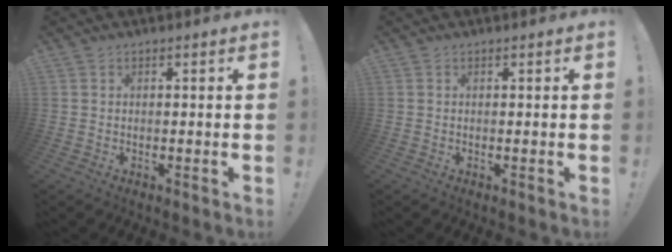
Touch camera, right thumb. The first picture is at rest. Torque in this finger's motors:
{"motor_torque": [0.00, 0.00, 0.13, -0.05, 0.03]}